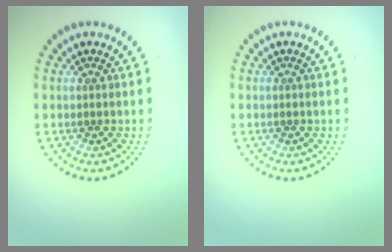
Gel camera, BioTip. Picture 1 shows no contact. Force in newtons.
{"total": 0.0}